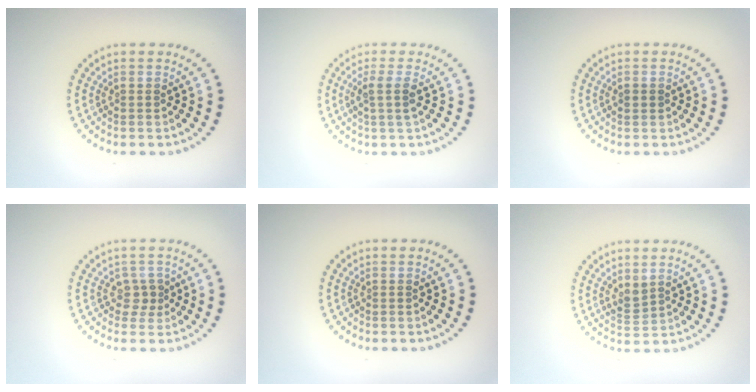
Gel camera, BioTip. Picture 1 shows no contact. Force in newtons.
{"total": 1.9, "press": 1.5, "slide": 1.1}
{"total": 0.9, "press": 0.9, "slide": 0.1}
{"total": 1.4, "press": 1.1, "slide": 0.9}
{"total": 0.0}
{"total": 1.4, "press": 1.2, "slide": 0.7}